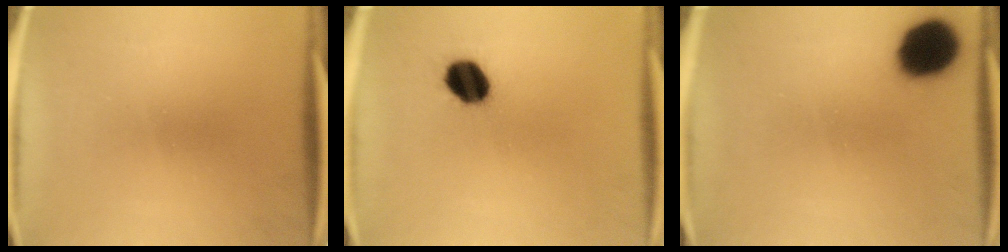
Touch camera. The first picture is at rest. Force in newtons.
{"total": 8.5}
{"total": 14.8}